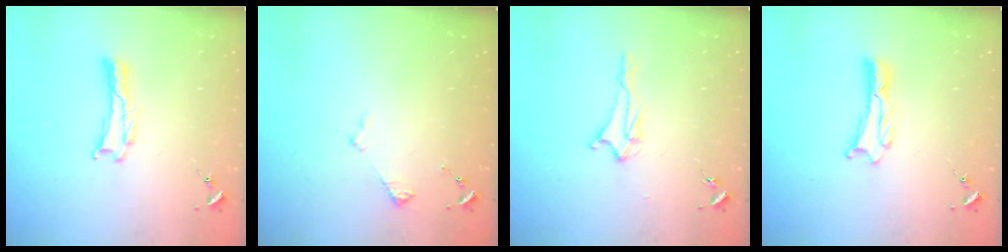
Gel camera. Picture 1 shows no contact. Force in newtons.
{"total": 2.9, "press": 2.9, "slide": 0.3}
{"total": 2.1, "press": 2.0, "slide": 0.4}
{"total": 1.2, "press": 1.2, "slide": 0.0}